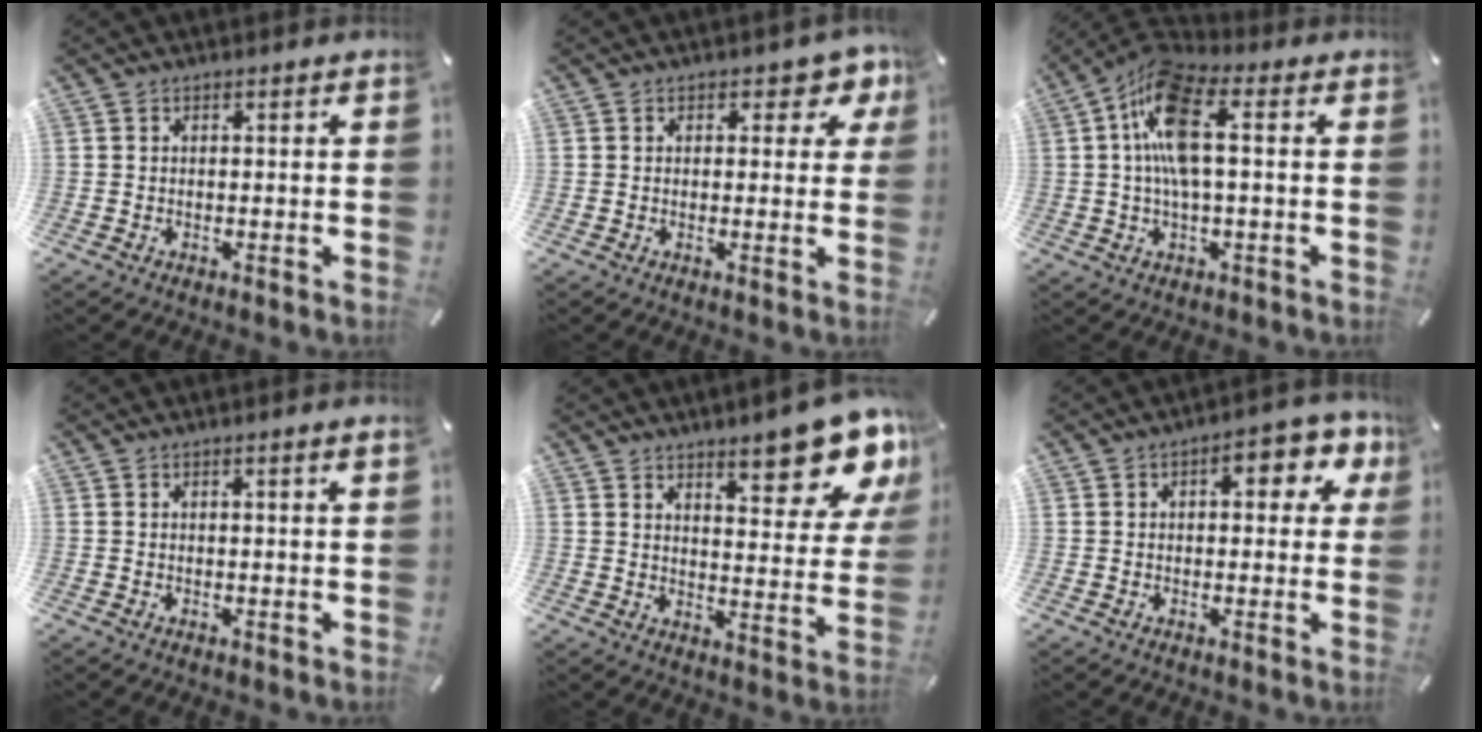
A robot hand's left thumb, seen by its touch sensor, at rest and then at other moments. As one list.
[{"total": 4.7, "force": [2.3, 2.9, 2.9], "torque": [-0.025, -0.004, 0.032]}, {"total": 11.9, "force": [1.0, 4.9, 10.8], "torque": [-0.226, -0.001, 0.016]}, {"total": 1.0, "force": [0.4, 0.0, 0.9], "torque": [-0.016, -0.002, 0.007]}, {"total": 14.1, "force": [10.7, 4.5, 7.9], "torque": [-0.087, -0.082, 0.178]}, {"total": 7.8, "force": [2.6, 4.0, 6.2], "torque": [-0.075, -0.004, 0.036]}]